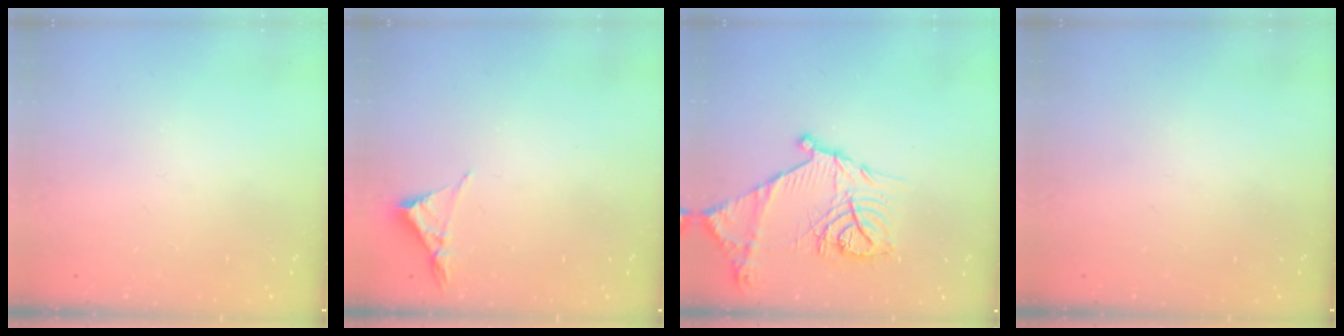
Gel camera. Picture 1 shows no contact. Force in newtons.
{"total": 3.1, "press": 3.1, "slide": 0.5}
{"total": 18.7, "press": 18.6, "slide": 1.4}
{"total": 0.0}